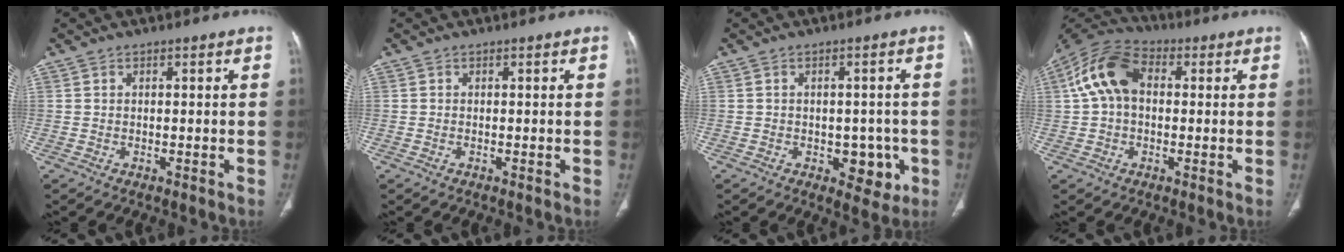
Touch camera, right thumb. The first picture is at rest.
{"total": 0.0}
{"total": 6.4, "force": [-2.0, 4.2, 4.4], "torque": [-0.019, 0.005, -0.019]}
{"total": 11.9, "force": [1.6, 8.1, 8.6], "torque": [-0.161, 0.032, 0.016]}